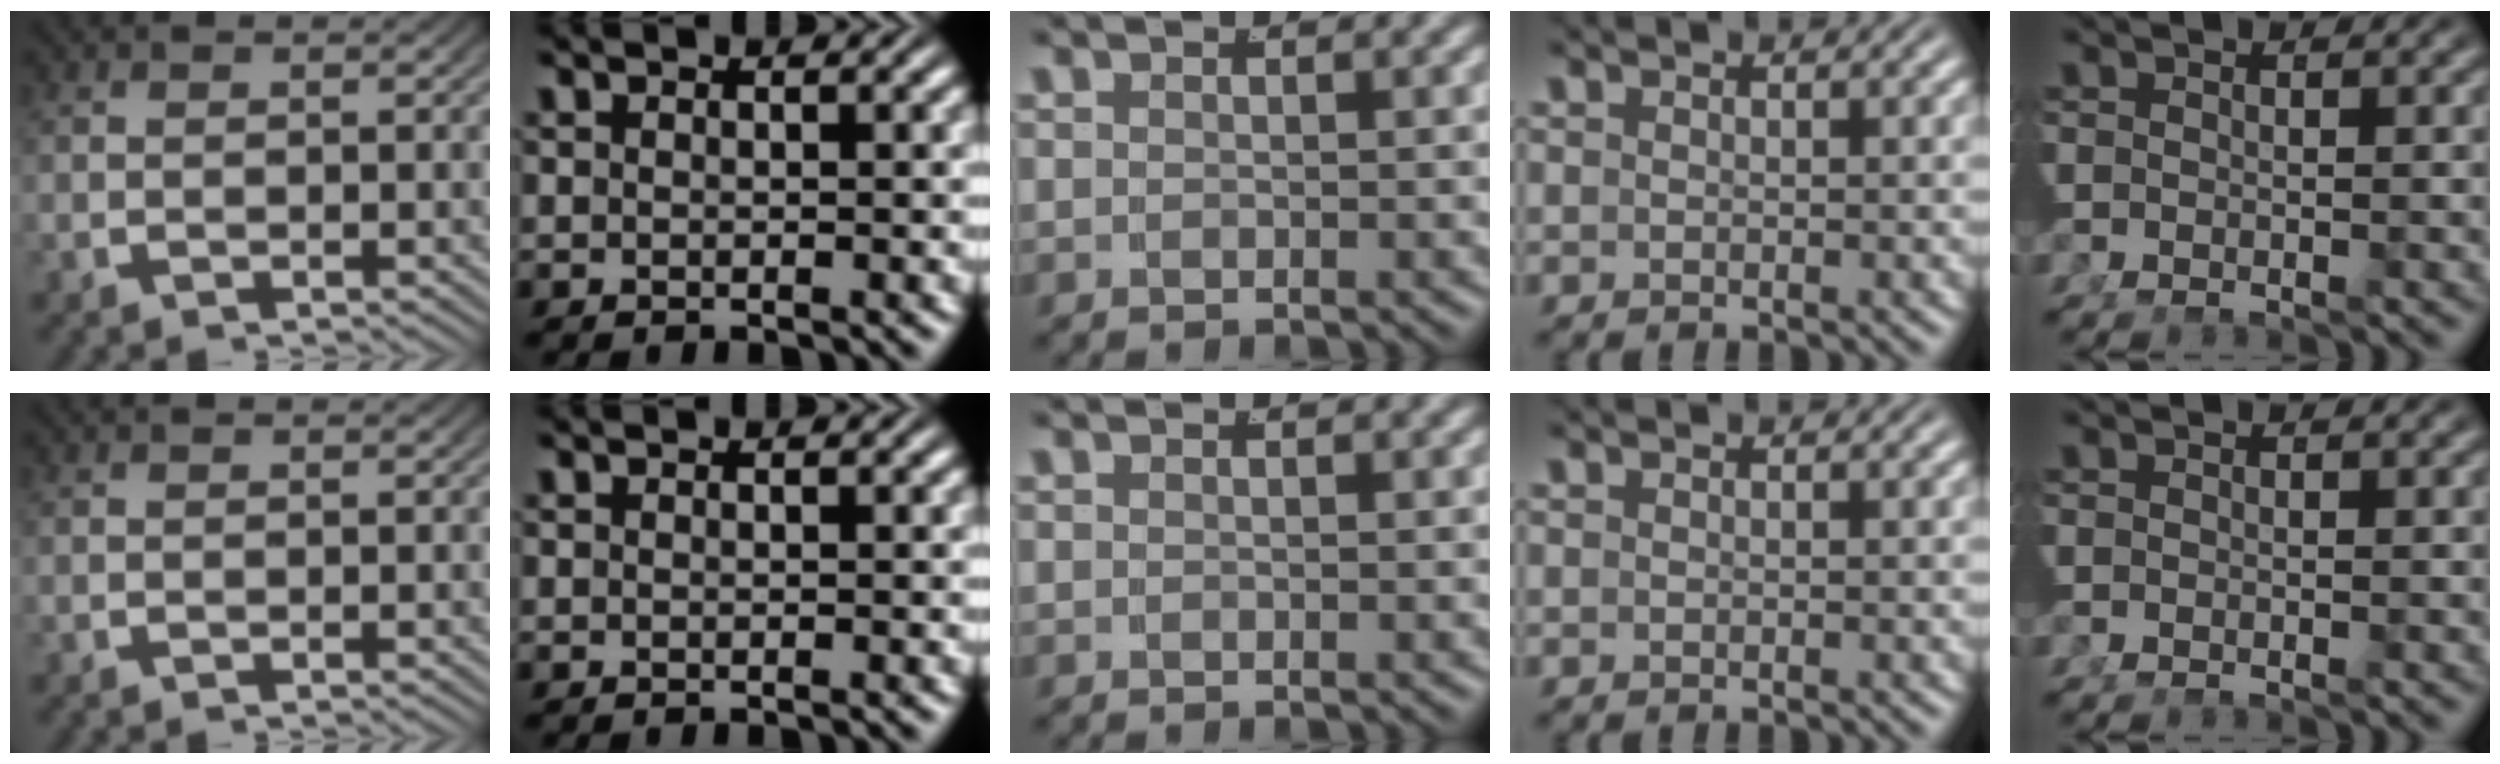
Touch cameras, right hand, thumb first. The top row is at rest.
{}